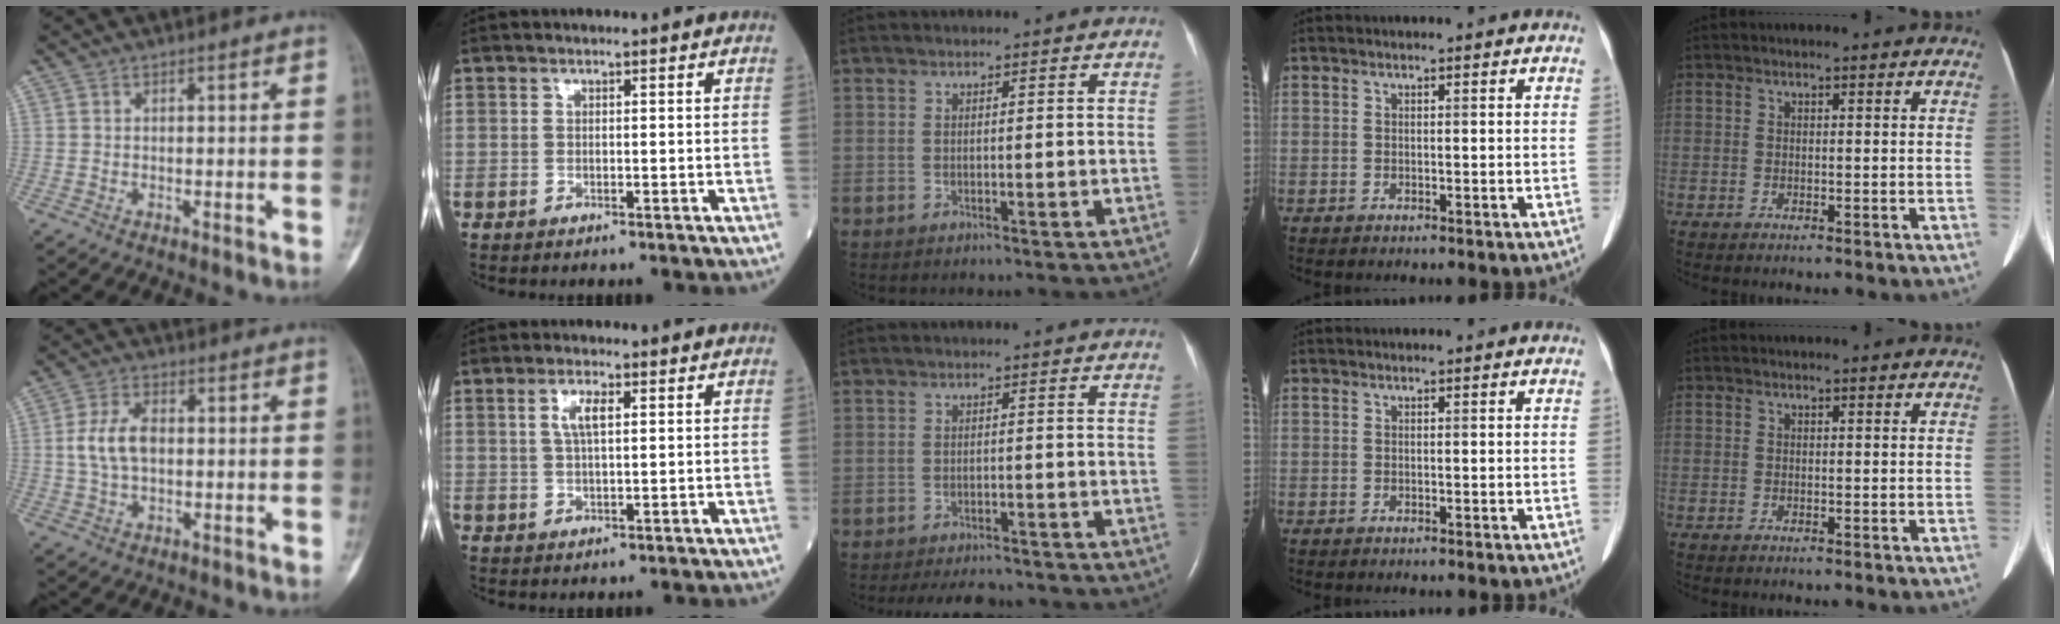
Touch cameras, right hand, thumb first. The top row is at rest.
{"thumb": {"total": 7.0, "force": [0.3, 4.2, 5.7], "torque": [-0.113, 0.012, 0.004]}, "index": {"total": 3.6, "force": [1.2, 0.9, 3.3], "torque": [-0.070, 0.004, 0.026]}, "middle": {"total": 6.7, "force": [-6.1, 1.9, 2.1], "torque": [-0.028, -0.008, -0.081]}}